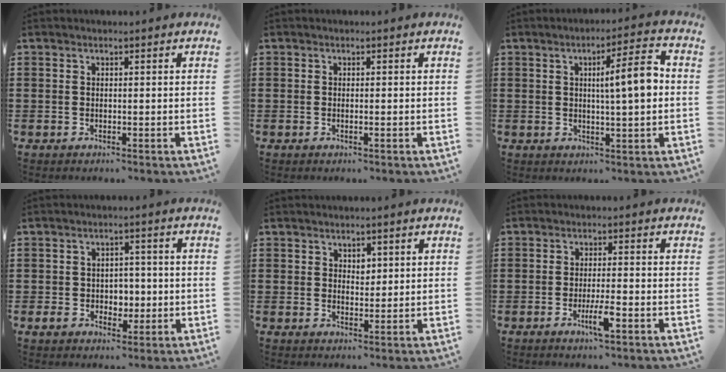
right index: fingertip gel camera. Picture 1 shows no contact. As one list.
[{"total": 0.0}, {"total": 7.3, "force": [1.0, 0.7, 7.2], "torque": [-0.117, -0.006, 0.008]}, {"total": 3.7, "force": [-0.7, 3.3, 1.6], "torque": [-0.035, 0.006, -0.018]}, {"total": 1.8, "force": [1.1, 1.1, 0.8], "torque": [-0.010, 0.002, 0.019]}, {"total": 4.4, "force": [-2.0, 0.5, 3.9], "torque": [-0.077, -0.012, -0.038]}]